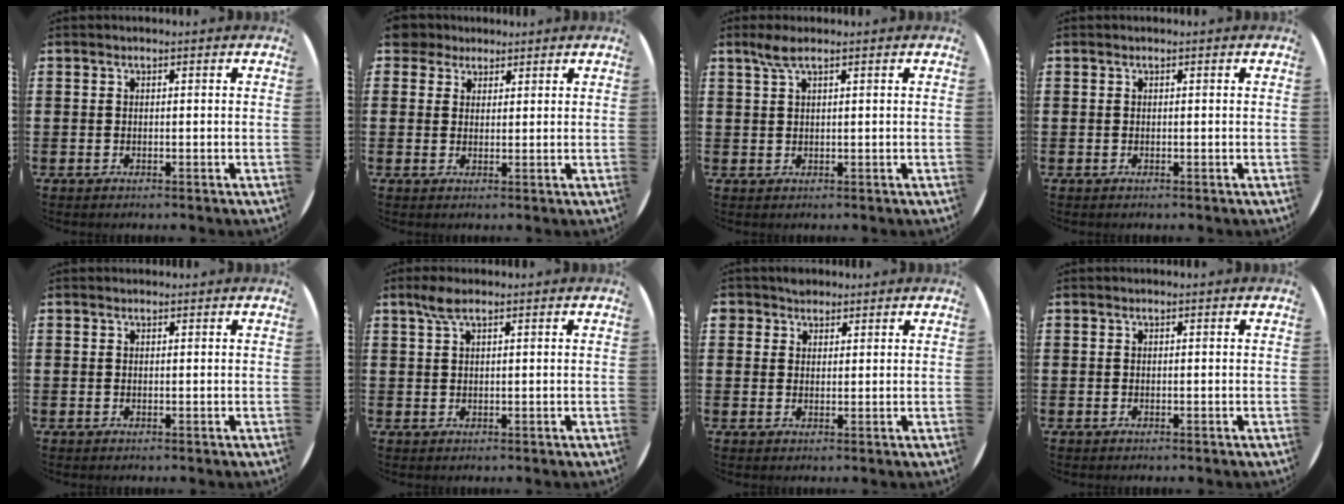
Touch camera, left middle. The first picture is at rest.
{"total": 3.1, "force": [2.6, 1.6, 0.1], "torque": [-0.005, 0.004, 0.050]}
{"total": 2.3, "force": [1.5, 0.2, 1.8], "torque": [-0.038, 0.004, 0.026]}
{"total": 0.0}
{"total": 0.0}
{"total": 2.4, "force": [1.6, 0.5, 1.8], "torque": [-0.038, 0.005, 0.027]}
{"total": 2.3, "force": [1.9, 1.2, 0.0], "torque": [0.004, 0.003, 0.036]}
{"total": 0.0}